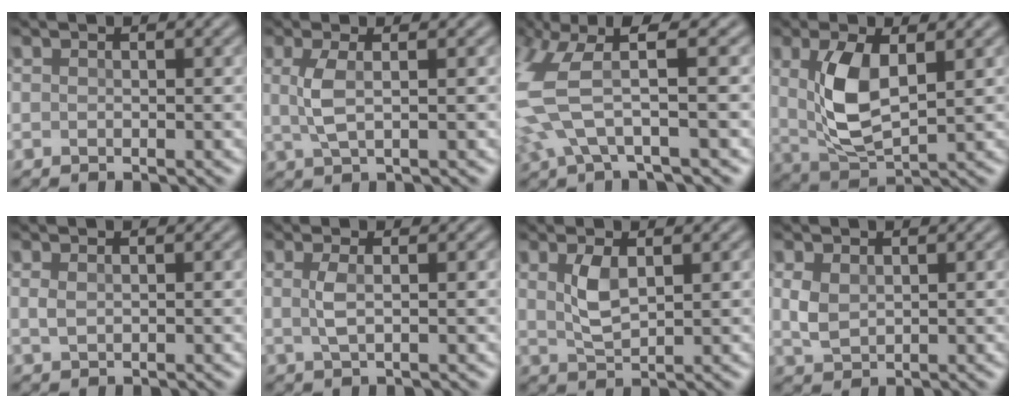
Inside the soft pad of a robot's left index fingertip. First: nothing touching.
{"total": 2.5, "force": [0.2, 0.6, 2.5], "torque": [-0.060, 0.002, 0.006]}
{"total": 6.7, "force": [0.2, 2.1, 6.4], "torque": [-0.168, 0.003, -0.005]}
{"total": 6.0, "force": [0.9, 2.5, 5.4], "torque": [-0.116, -0.002, 0.023]}
{"total": 1.1, "force": [0.1, 0.6, 0.9], "torque": [-0.021, 0.002, 0.006]}
{"total": 1.7, "force": [0.2, 0.3, 1.6], "torque": [-0.041, 0.001, 0.003]}
{"total": 2.6, "force": [0.8, 1.0, 2.3], "torque": [-0.054, 0.000, 0.020]}
{"total": 2.3, "force": [0.3, 1.6, 1.6], "torque": [-0.040, -0.003, 0.009]}